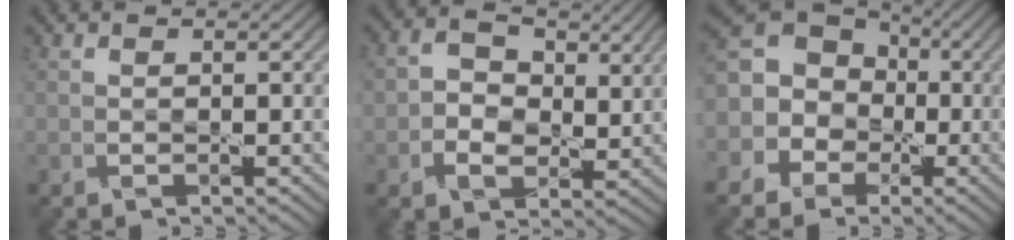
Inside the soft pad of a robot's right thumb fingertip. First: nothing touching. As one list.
[{"total": 4.7, "force": [0.5, 3.6, 3.0], "torque": [-0.059, 0.002, 0.004]}, {"total": 12.5, "force": [-0.6, 11.3, 5.2], "torque": [-0.166, 0.012, -0.039]}]